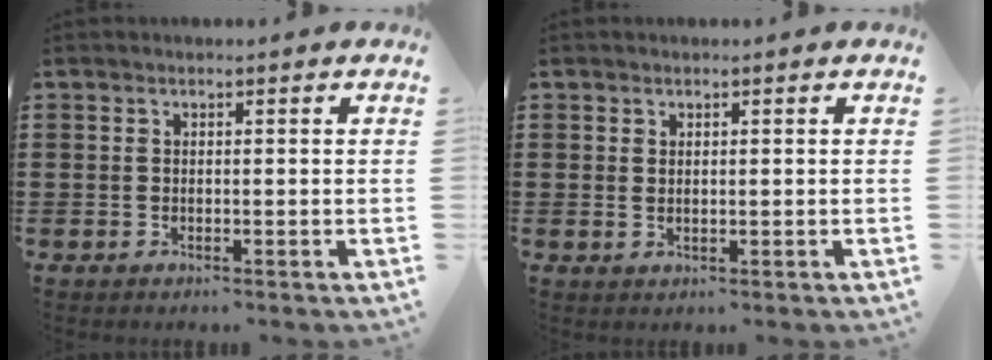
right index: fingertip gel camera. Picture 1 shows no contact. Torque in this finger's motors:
{"motor_torque": [0.06, 2.08, -0.10, -0.01]}